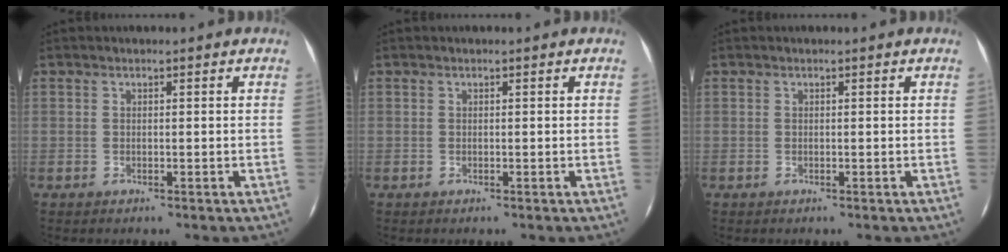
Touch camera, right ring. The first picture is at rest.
{"total": 0.0}
{"total": 0.0}